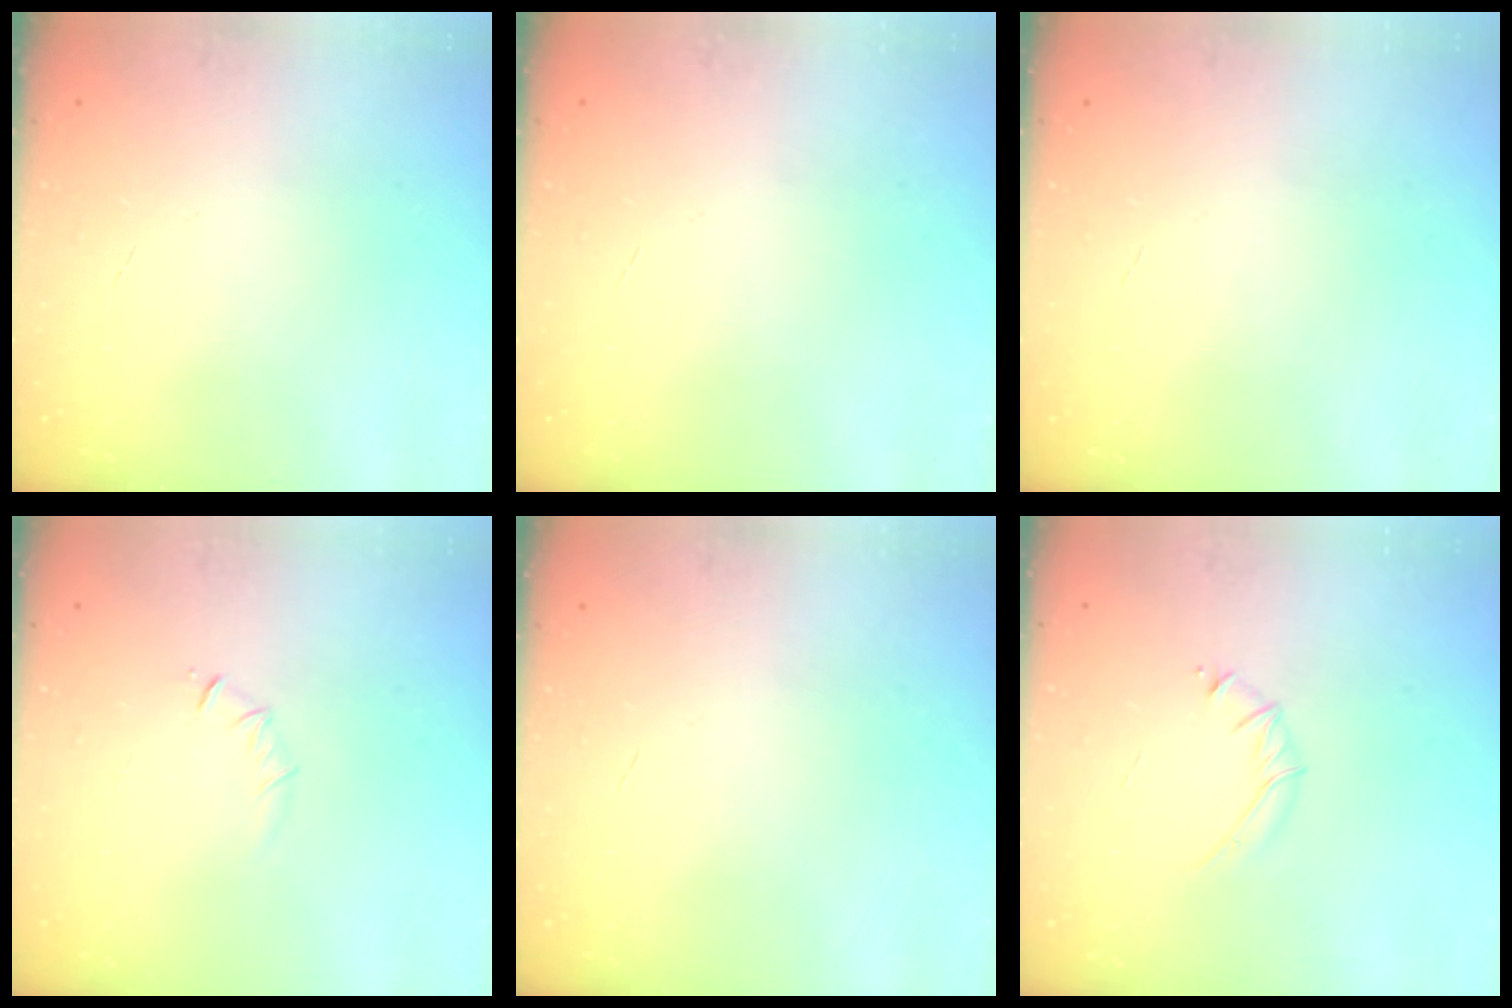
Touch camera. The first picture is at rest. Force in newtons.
{"total": 0.0}
{"total": 0.0}
{"total": 3.5, "press": 3.3, "slide": 1.2}
{"total": 0.0}
{"total": 3.2, "press": 3.1, "slide": 0.9}